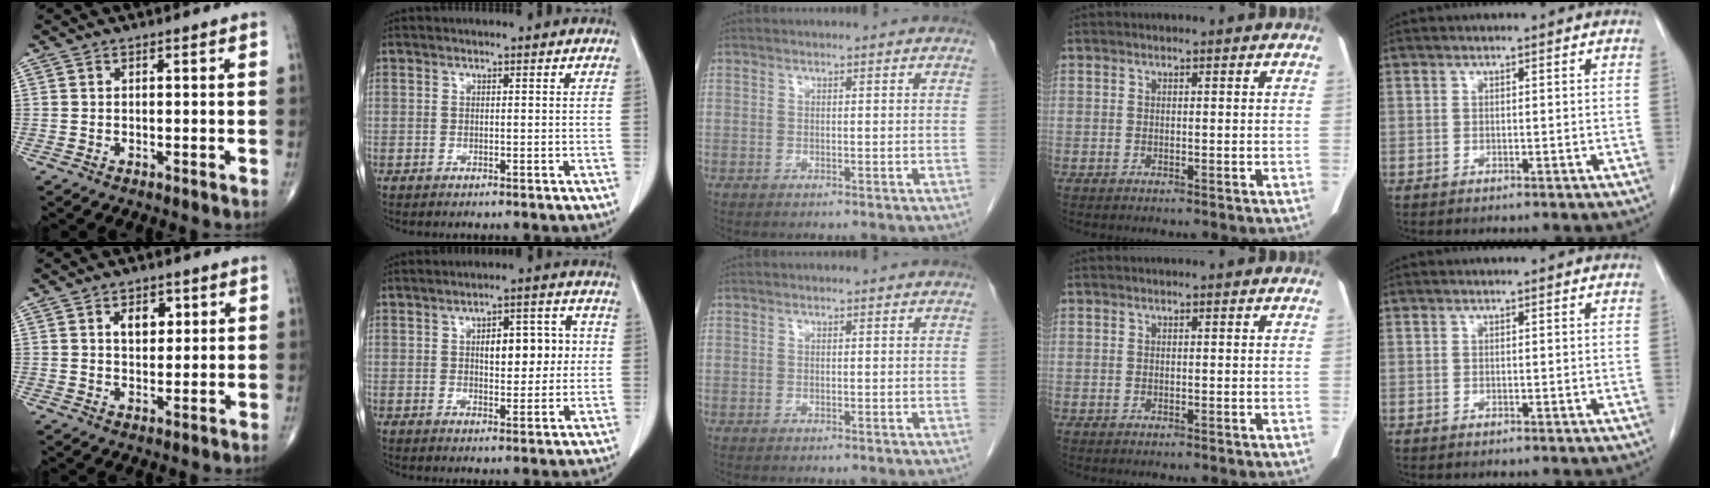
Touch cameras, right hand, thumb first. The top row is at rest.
{"thumb": {"total": 5.1, "force": [1.8, 3.3, 3.5], "torque": [-0.030, -0.007, 0.026]}, "index": {"total": 7.9, "force": [0.9, 3.2, 7.1], "torque": [-0.097, 0.022, 0.018]}}